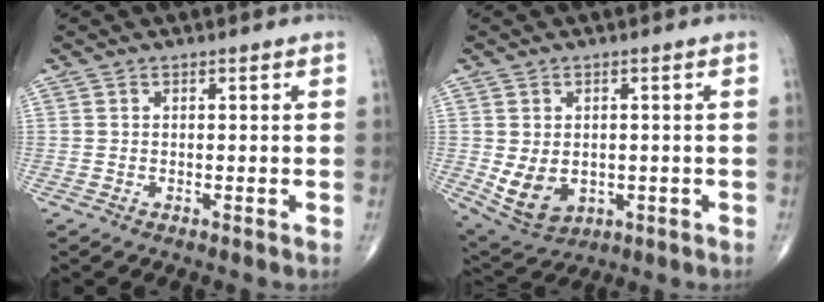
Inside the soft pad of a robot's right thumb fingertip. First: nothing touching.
{"total": 7.7, "force": [-0.7, 5.6, 5.2], "torque": [-0.078, -0.008, 0.010]}